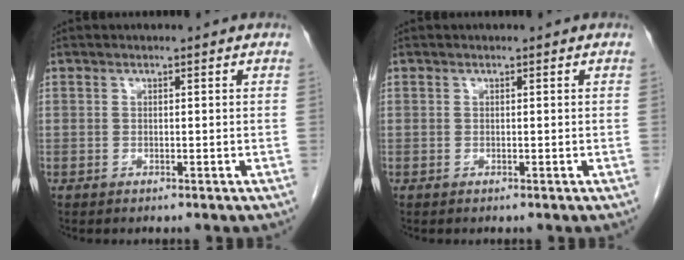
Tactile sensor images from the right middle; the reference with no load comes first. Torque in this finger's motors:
{"motor_torque": [0.04, 0.04, 0.01, -0.01]}